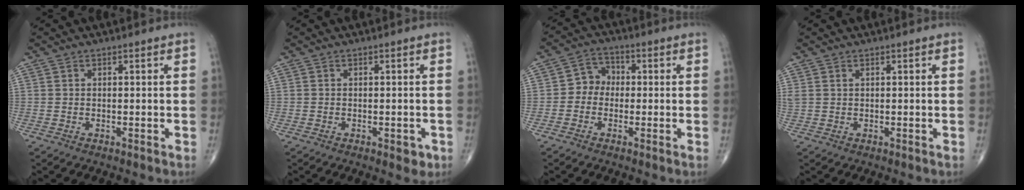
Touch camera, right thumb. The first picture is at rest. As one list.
[{"total": 2.1, "force": [-0.9, 1.1, 1.6], "torque": [-0.011, 0.000, -0.009]}, {"total": 4.7, "force": [-0.7, 4.1, 2.2], "torque": [-0.014, 0.019, -0.028]}, {"total": 1.0, "force": [0.5, 0.6, 0.7], "torque": [-0.019, 0.014, 0.016]}]